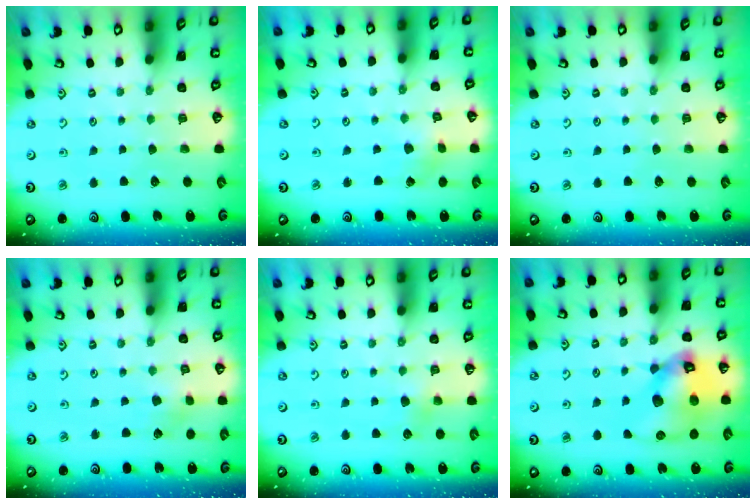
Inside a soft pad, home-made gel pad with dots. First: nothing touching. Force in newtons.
{"total": 1.4, "press": 1.3, "slide": 0.3}
{"total": 0.0}
{"total": 2.8, "press": 2.7, "slide": 0.6}
{"total": 2.9, "press": 2.9, "slide": 0.3}
{"total": 16.1, "press": 16.0, "slide": 2.2}